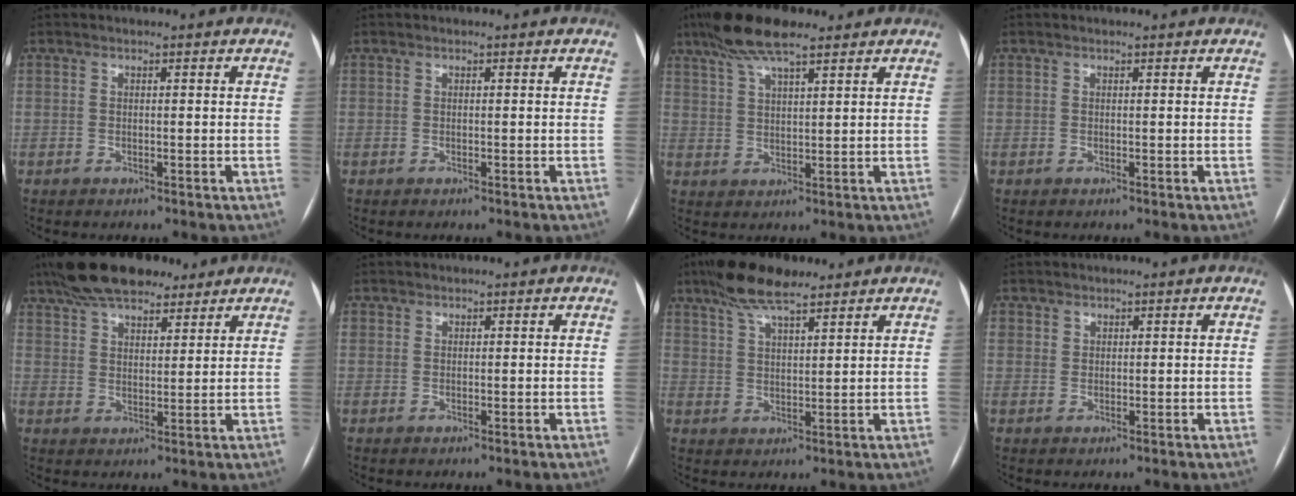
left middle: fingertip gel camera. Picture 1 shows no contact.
{"total": 0.0}
{"total": 9.2, "force": [6.7, 1.8, 6.0], "torque": [-0.114, 0.025, 0.118]}
{"total": 0.5, "force": [0.5, 0.1, 0.2], "torque": [-0.004, 0.011, 0.008]}
{"total": 14.3, "force": [11.1, 5.3, 7.4], "torque": [-0.138, 0.044, 0.186]}
{"total": 1.0, "force": [0.7, 0.7, 0.1], "torque": [0.007, 0.002, 0.009]}
{"total": 8.9, "force": [6.8, 2.0, 5.4], "torque": [-0.104, 0.021, 0.119]}
{"total": 1.6, "force": [1.0, 1.2, 0.0], "torque": [0.013, 0.000, 0.012]}